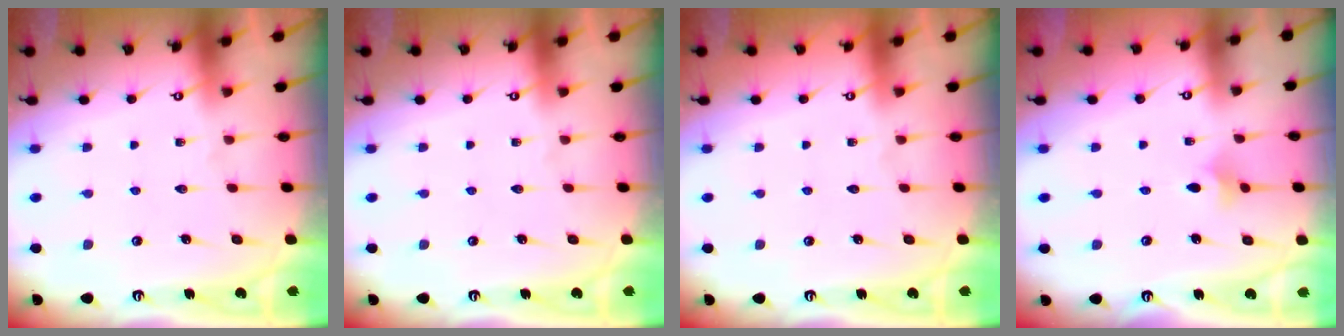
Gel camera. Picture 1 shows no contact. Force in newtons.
{"total": 0.0}
{"total": 0.0}
{"total": 3.4, "press": 3.3, "slide": 0.8}